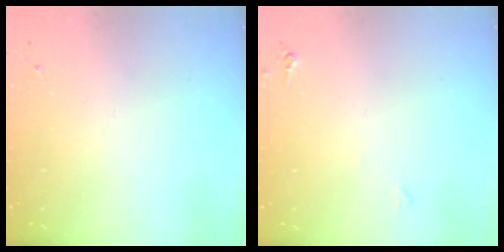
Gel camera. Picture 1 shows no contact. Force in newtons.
{"total": 4.1, "press": 4.0, "slide": 0.7}